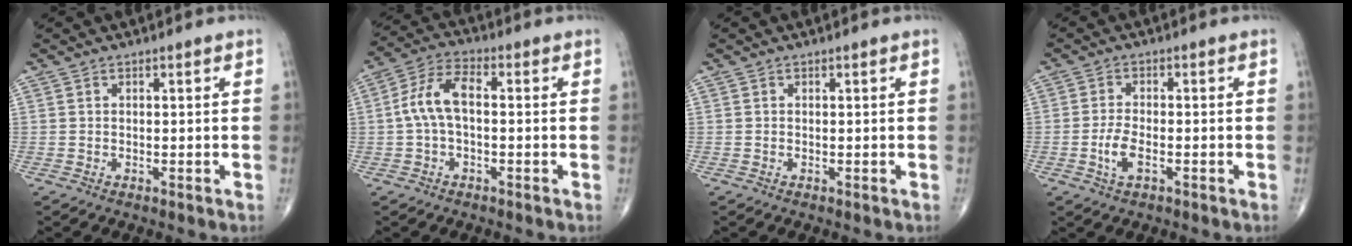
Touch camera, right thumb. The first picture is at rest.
{"total": 7.8, "force": [-0.2, 3.9, 6.7], "torque": [-0.140, 0.028, -0.011]}
{"total": 0.0}
{"total": 4.1, "force": [-1.5, 1.8, 3.4], "torque": [-0.072, 0.007, -0.027]}